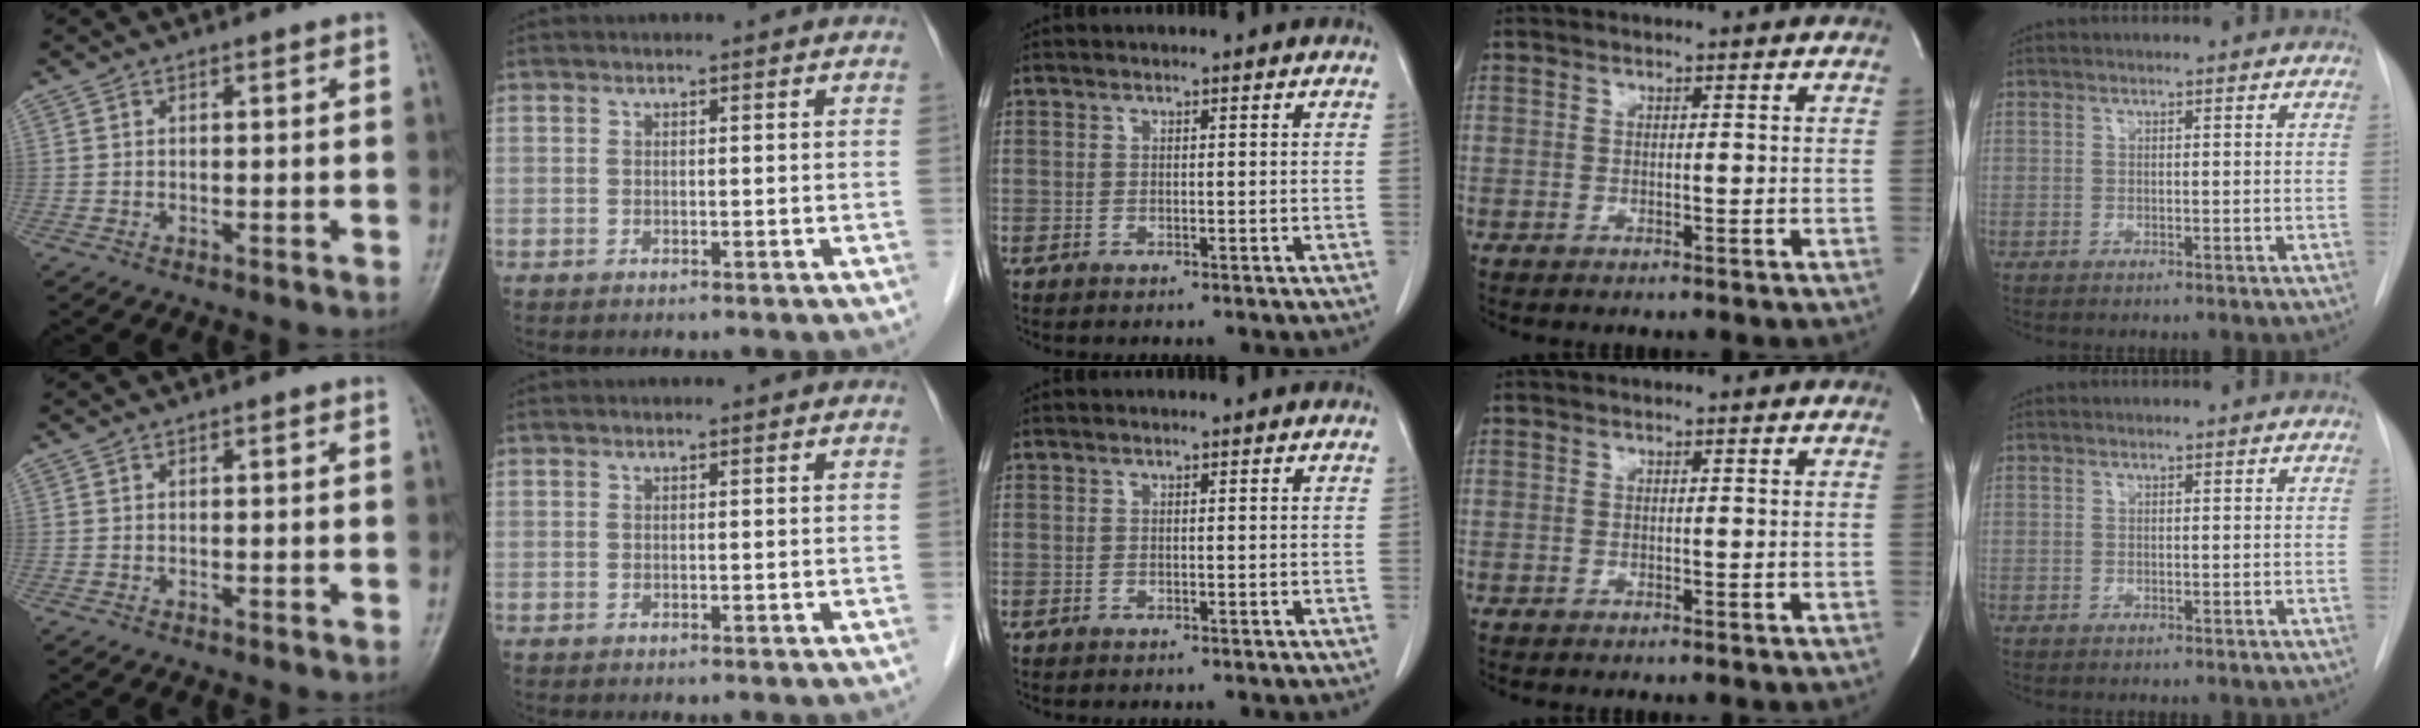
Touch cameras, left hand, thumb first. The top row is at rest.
{}